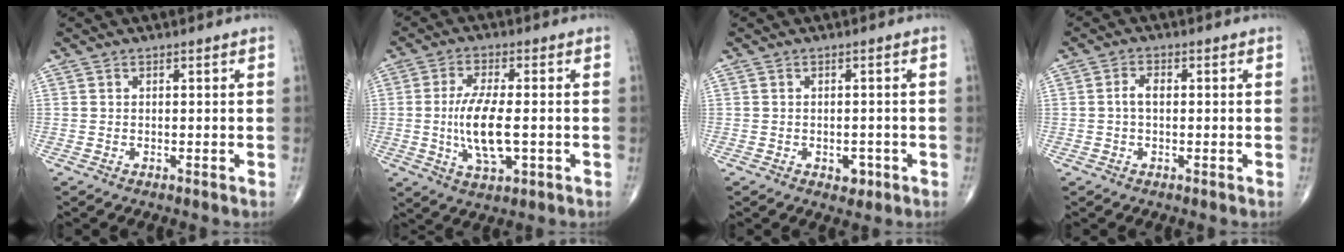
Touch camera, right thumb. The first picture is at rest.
{"total": 9.9, "force": [-1.0, 3.6, 9.1], "torque": [-0.184, -0.005, -0.014]}
{"total": 2.4, "force": [-1.0, 1.7, 1.4], "torque": [-0.007, 0.003, -0.008]}
{"total": 2.5, "force": [0.0, 1.4, 2.1], "torque": [-0.040, 0.008, -0.004]}